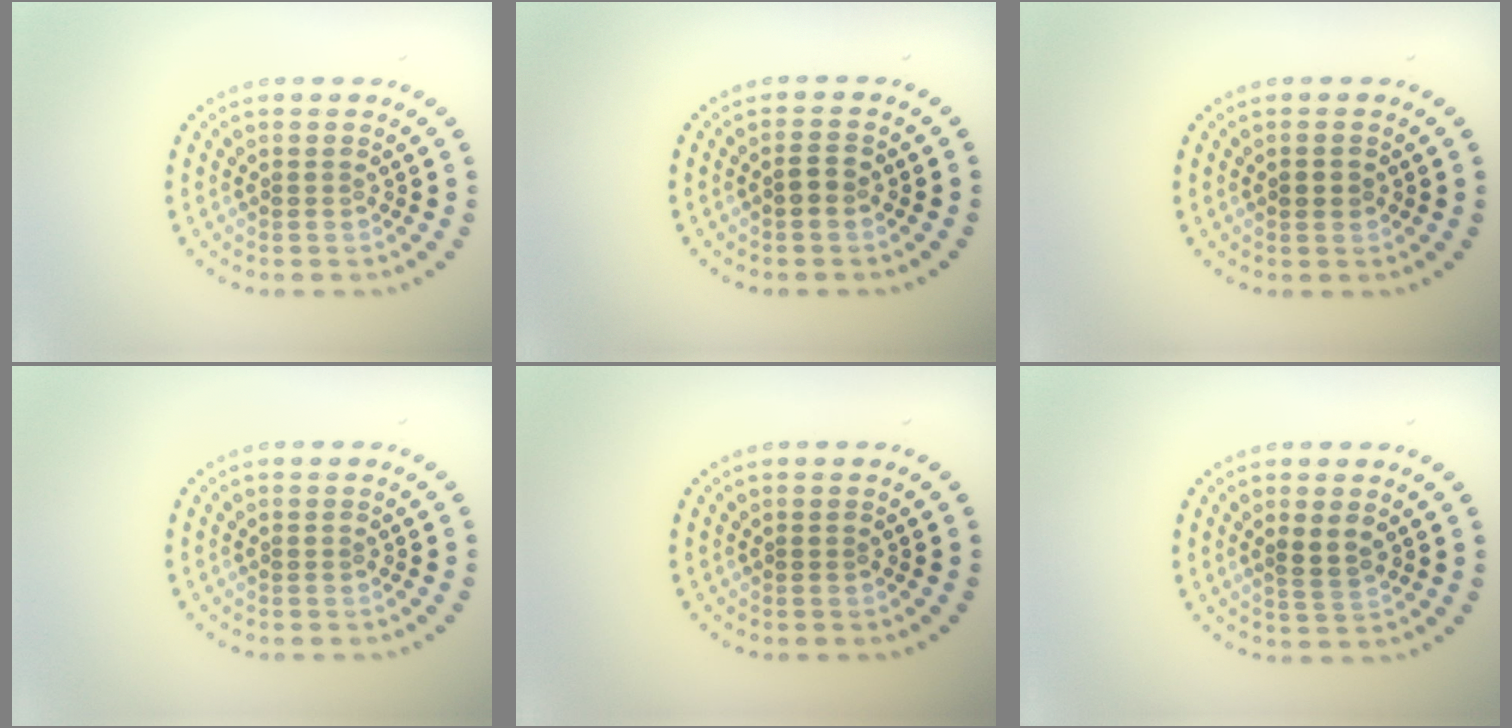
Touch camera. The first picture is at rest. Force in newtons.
{"total": 1.3, "press": 1.3, "slide": 0.2}
{"total": 1.5, "press": 1.5, "slide": 0.0}
{"total": 0.0}
{"total": 0.0}
{"total": 2.0, "press": 1.9, "slide": 0.6}